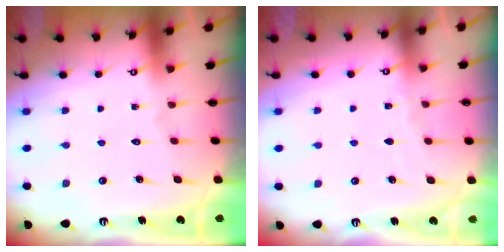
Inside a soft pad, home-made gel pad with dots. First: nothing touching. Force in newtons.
{"total": 2.5, "press": 2.5, "slide": 0.4}